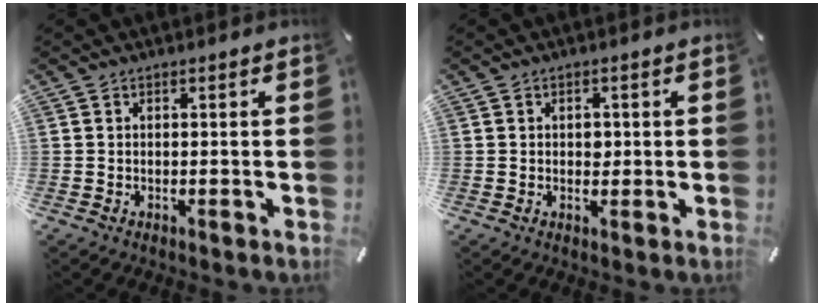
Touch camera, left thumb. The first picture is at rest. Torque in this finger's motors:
{"motor_torque": [0.22, 0.78, 0.11, -0.20, 0.00]}